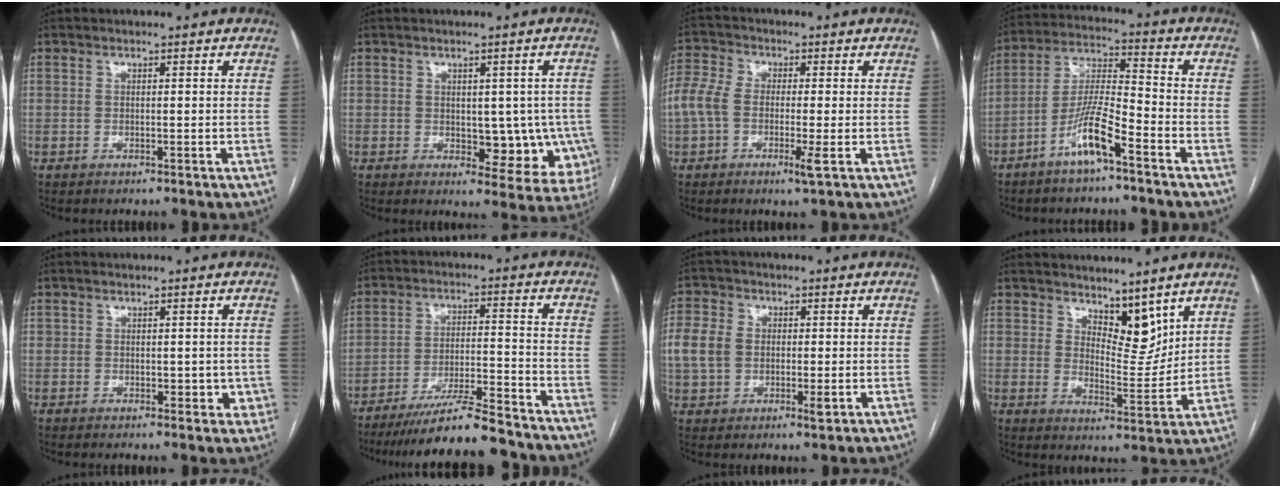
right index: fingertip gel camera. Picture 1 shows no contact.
{"total": 9.0, "force": [-0.8, 5.0, 7.5], "torque": [-0.066, 0.008, 0.003]}
{"total": 7.4, "force": [-1.8, 2.6, 6.6], "torque": [-0.153, 0.007, -0.039]}
{"total": 9.0, "force": [-5.3, 1.0, 7.2], "torque": [-0.149, 0.000, -0.104]}
{"total": 3.5, "force": [-0.1, 2.6, 2.4], "torque": [-0.016, 0.008, 0.006]}
{"total": 12.5, "force": [-11.2, 0.3, 5.5], "torque": [-0.078, -0.004, -0.183]}
{"total": 11.2, "force": [0.4, 8.7, 7.0], "torque": [-0.177, 0.009, 0.011]}
{"total": 7.3, "force": [5.5, 3.0, 3.6], "torque": [-0.049, -0.010, 0.100]}